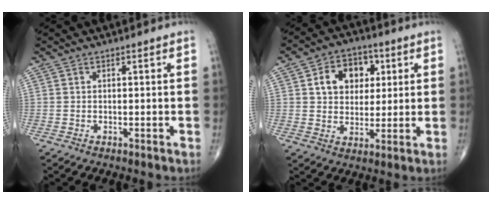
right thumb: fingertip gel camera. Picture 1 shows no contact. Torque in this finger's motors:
{"motor_torque": [0.00, 0.00, 0.36, 0.24, 0.15]}